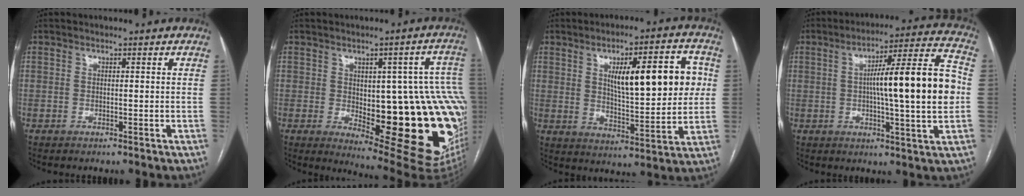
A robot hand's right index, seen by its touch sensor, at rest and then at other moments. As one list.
[{"total": 23.7, "force": [-2.5, 6.8, 22.6], "torque": [-0.201, 0.011, -0.008]}, {"total": 15.5, "force": [3.9, 4.3, 14.4], "torque": [-0.206, 0.019, 0.065]}, {"total": 17.1, "force": [0.4, 0.9, 17.0], "torque": [-0.261, 0.018, -0.001]}]